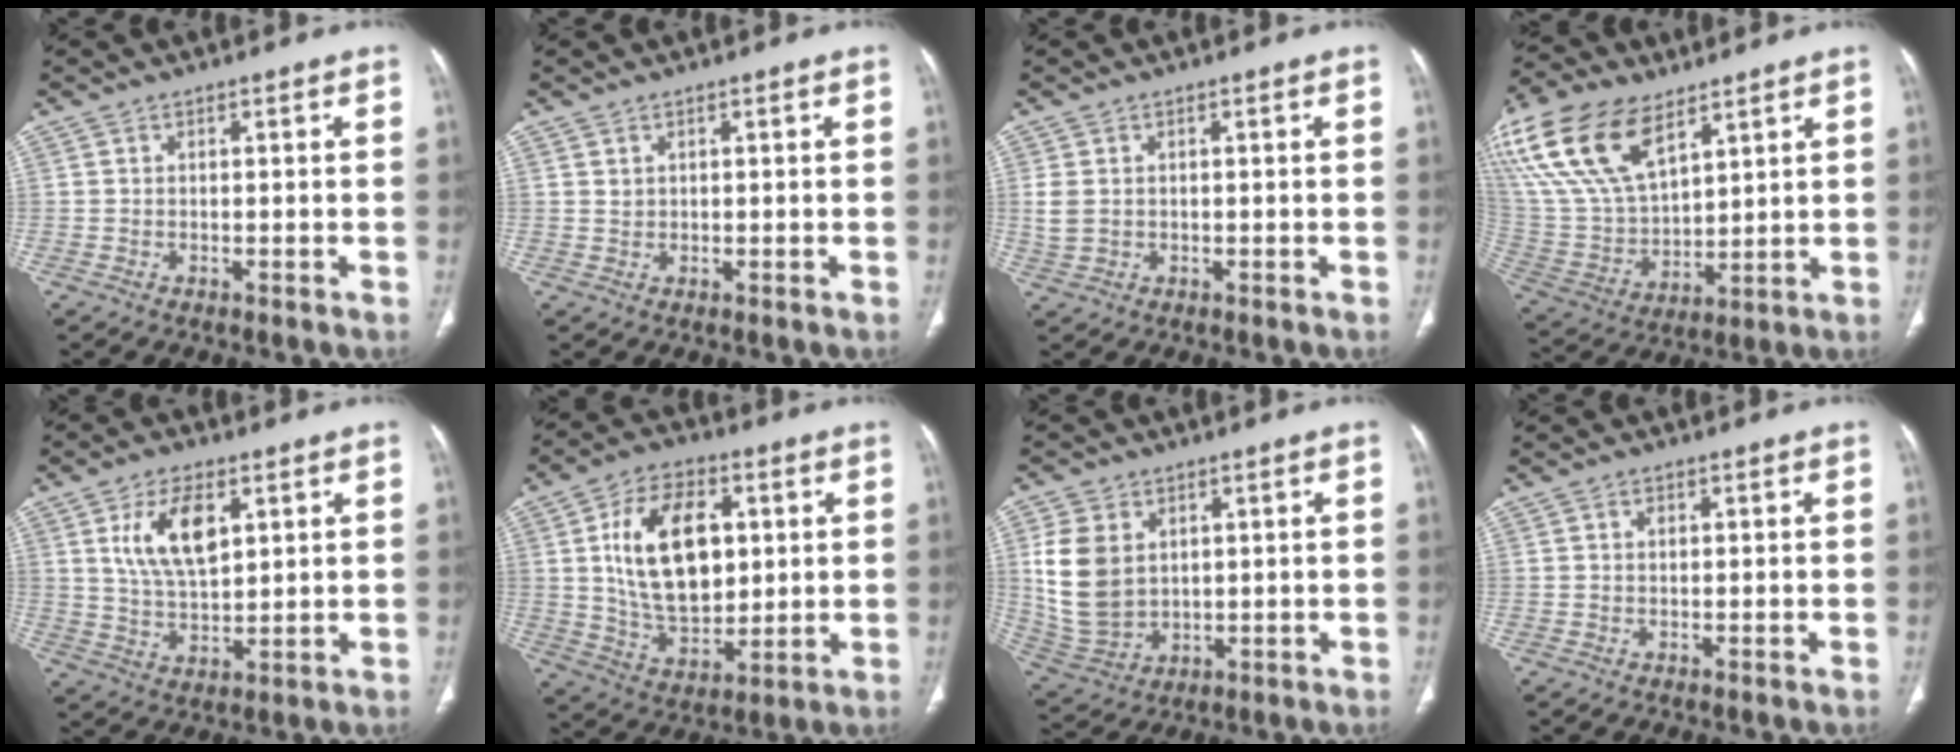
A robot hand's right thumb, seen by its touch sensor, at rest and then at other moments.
{"total": 1.0, "force": [0.6, 0.8, 0.3], "torque": [0.005, -0.002, 0.010]}
{"total": 3.1, "force": [0.4, 2.3, 2.0], "torque": [-0.051, 0.003, 0.011]}
{"total": 22.4, "force": [12.1, 11.6, 14.8], "torque": [-0.309, -0.021, 0.240]}
{"total": 10.9, "force": [4.0, 5.7, 8.4], "torque": [-0.142, -0.014, 0.080]}
{"total": 18.5, "force": [3.7, 11.3, 14.2], "torque": [-0.205, -0.013, 0.071]}
{"total": 12.1, "force": [2.8, 8.9, 7.7], "torque": [-0.141, -0.011, 0.071]}
{"total": 1.1, "force": [0.3, 0.8, 0.7], "torque": [-0.006, 0.000, 0.006]}